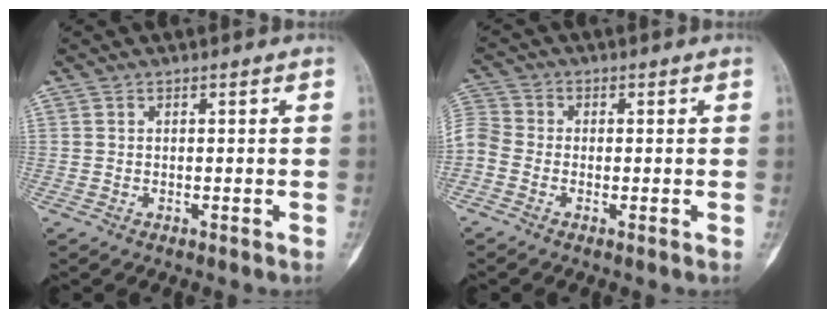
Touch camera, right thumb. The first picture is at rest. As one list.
[{"total": 6.8, "force": [-1.5, 5.2, 4.1], "torque": [-0.101, 0.012, -0.045]}]